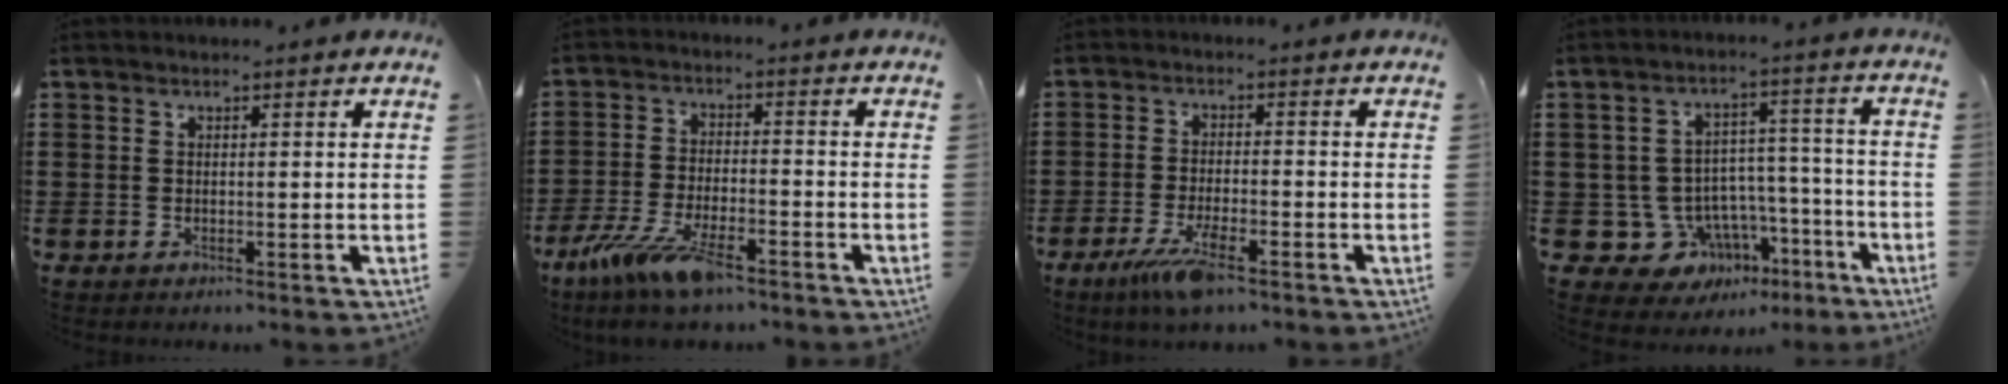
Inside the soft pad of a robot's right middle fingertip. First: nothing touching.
{"total": 9.2, "force": [-6.7, 1.5, 6.1], "torque": [-0.137, -0.010, -0.129]}
{"total": 5.9, "force": [-3.7, 0.8, 4.5], "torque": [-0.097, -0.017, -0.068]}
{"total": 7.9, "force": [-4.0, 6.7, 1.2], "torque": [-0.045, 0.020, -0.063]}